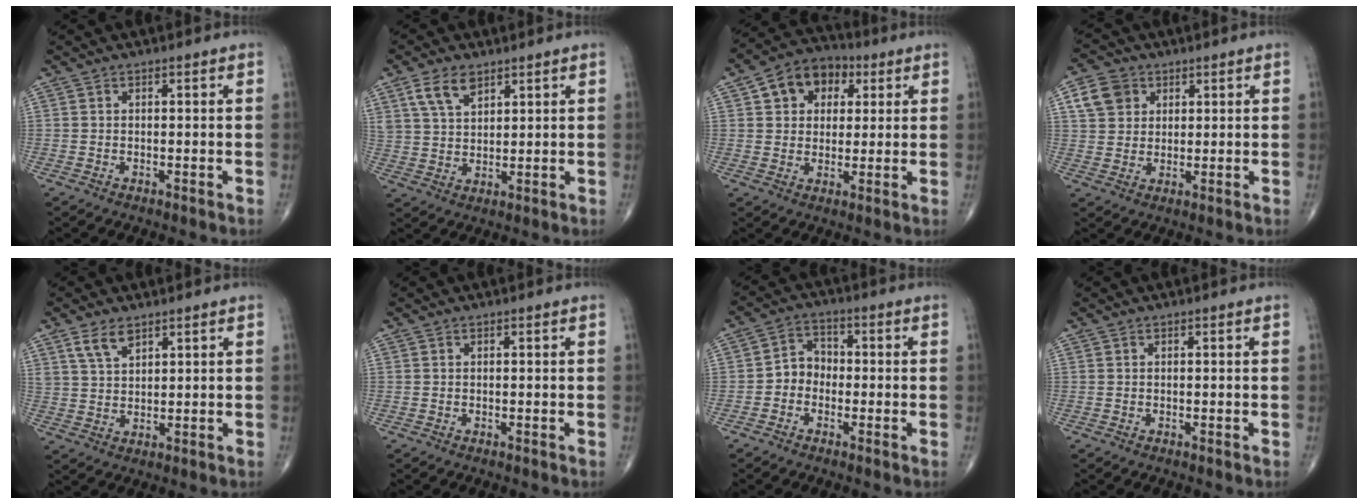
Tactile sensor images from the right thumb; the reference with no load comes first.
{"total": 6.8, "force": [4.0, 3.8, 4.0], "torque": [-0.068, -0.016, 0.082]}
{"total": 10.6, "force": [3.7, 8.0, 5.9], "torque": [-0.057, 0.003, 0.051]}
{"total": 6.8, "force": [2.7, 5.6, 2.7], "torque": [-0.026, -0.001, 0.049]}
{"total": 4.7, "force": [3.1, 2.3, 2.6], "torque": [-0.045, -0.015, 0.066]}
{"total": 0.0}
{"total": 4.8, "force": [-1.4, 4.0, 2.3], "torque": [-0.018, 0.024, -0.040]}
{"total": 0.0}